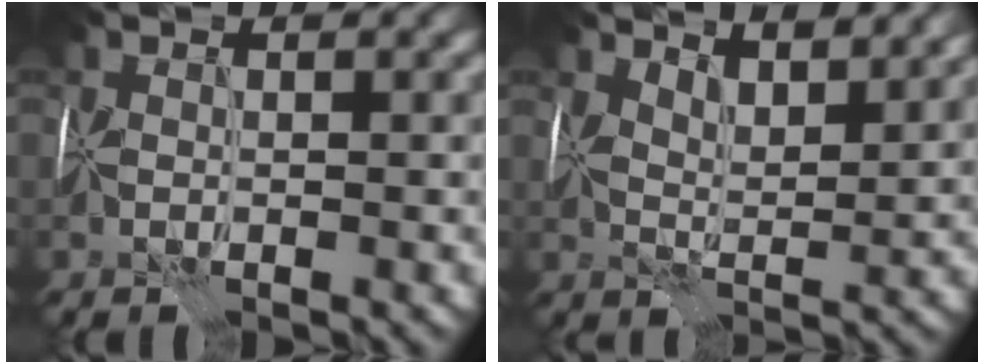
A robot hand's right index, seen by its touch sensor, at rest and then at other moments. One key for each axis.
{"total": 5.1, "fx": 4.0, "fy": 1.6, "fz": 2.8, "tx": -0.036, "ty": 0.002, "tz": 0.049}